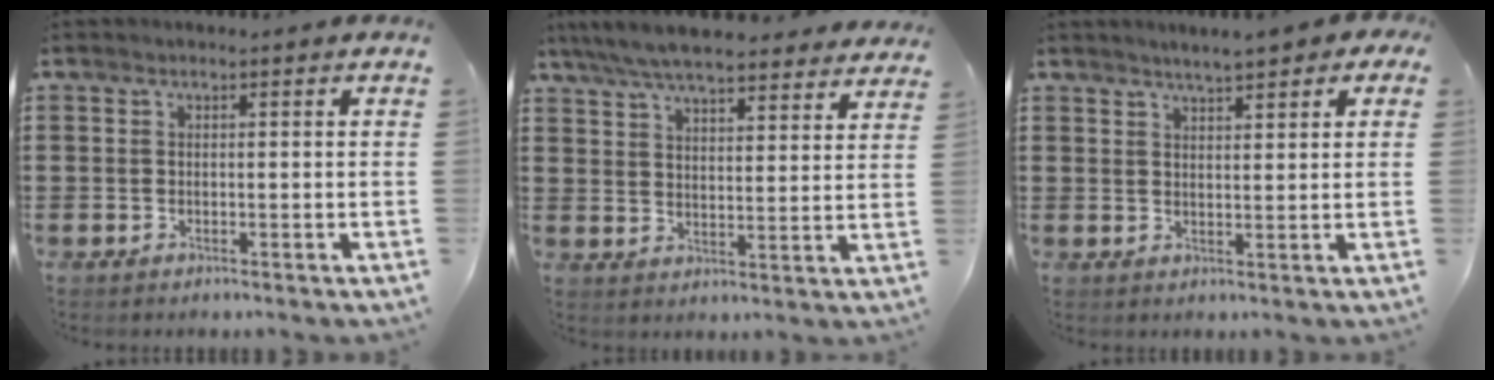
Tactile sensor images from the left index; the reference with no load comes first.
{"total": 7.2, "force": [6.7, 0.8, 2.4], "torque": [-0.071, -0.024, 0.122]}
{"total": 3.2, "force": [2.8, 0.3, 1.5], "torque": [-0.037, 0.001, 0.050]}